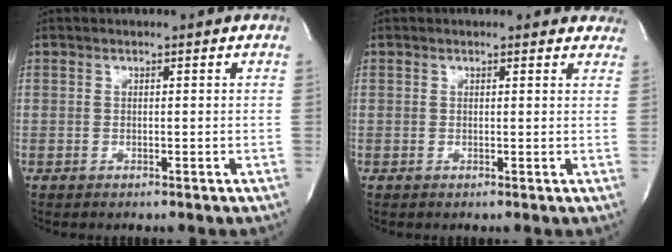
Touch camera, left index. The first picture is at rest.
{"total": 5.3, "force": [4.9, 1.8, 1.1], "torque": [0.005, 0.000, 0.033]}